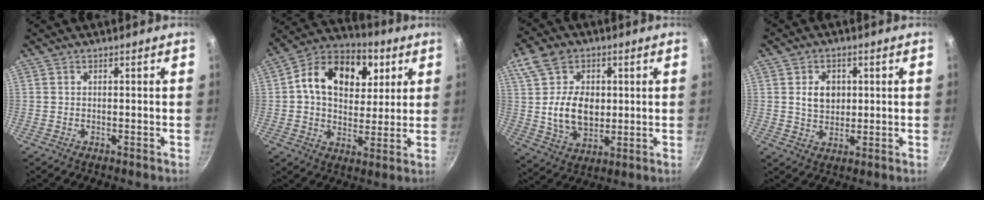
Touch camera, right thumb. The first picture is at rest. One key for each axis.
{"total": 18.4, "fx": 5.4, "fy": 12.9, "fz": 11.9, "tx": -0.164, "ty": 0.004, "tz": 0.072}
{"total": 12.9, "fx": 1.5, "fy": 9.4, "fz": 8.8, "tx": -0.124, "ty": -0.013, "tz": 0.027}
{"total": 5.9, "fx": 1.1, "fy": 4.5, "fz": 3.6, "tx": -0.041, "ty": -0.004, "tz": 0.020}